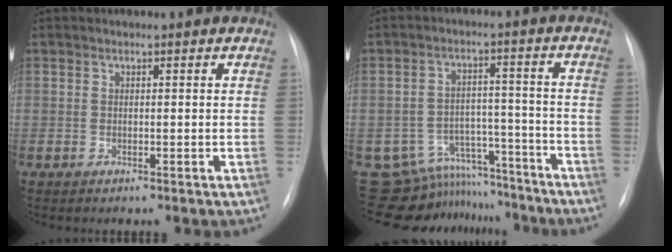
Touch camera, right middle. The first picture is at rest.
{"total": 12.9, "force": [-11.6, 5.7, 0.8], "torque": [-0.016, 0.058, -0.159]}